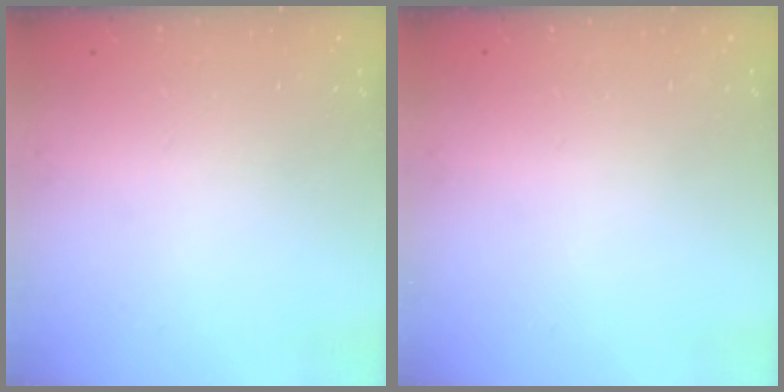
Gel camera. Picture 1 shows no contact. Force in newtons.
{"total": 0.0}